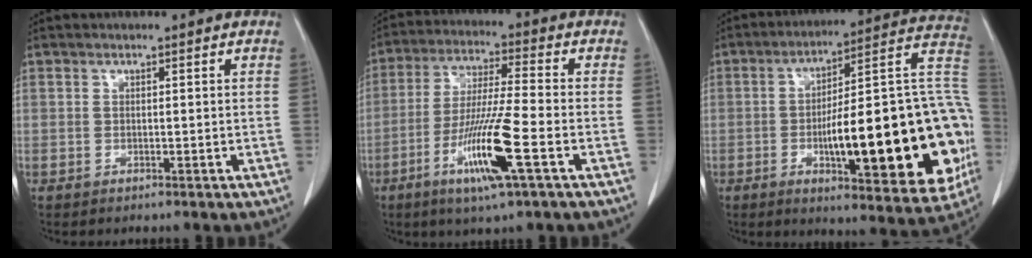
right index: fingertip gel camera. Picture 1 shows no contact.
{"total": 12.5, "force": [-5.0, -0.2, 11.5], "torque": [-0.223, -0.020, -0.093]}
{"total": 28.9, "force": [-5.6, 6.1, 27.7], "torque": [-0.307, 0.019, -0.070]}